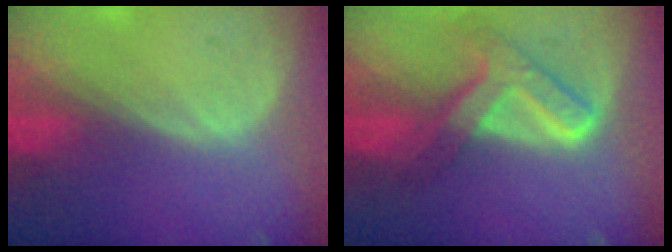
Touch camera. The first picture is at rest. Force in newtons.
{"total": 7.7, "press": 6.5, "slide": 4.1}